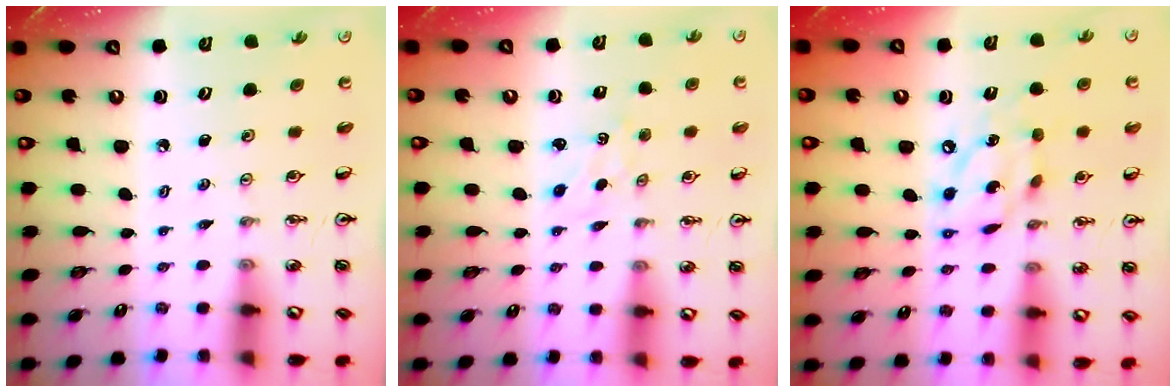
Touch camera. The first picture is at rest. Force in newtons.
{"total": 1.6, "press": 1.5, "slide": 0.3}
{"total": 12.4, "press": 12.4, "slide": 0.9}